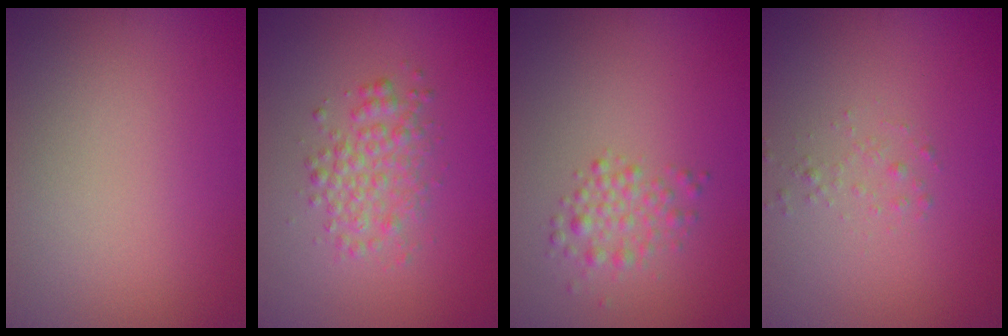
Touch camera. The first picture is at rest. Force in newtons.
{"total": 2.8, "press": 2.8, "slide": 0.0}
{"total": 2.2, "press": 2.2, "slide": 0.1}
{"total": 0.8, "press": 0.7, "slide": 0.1}